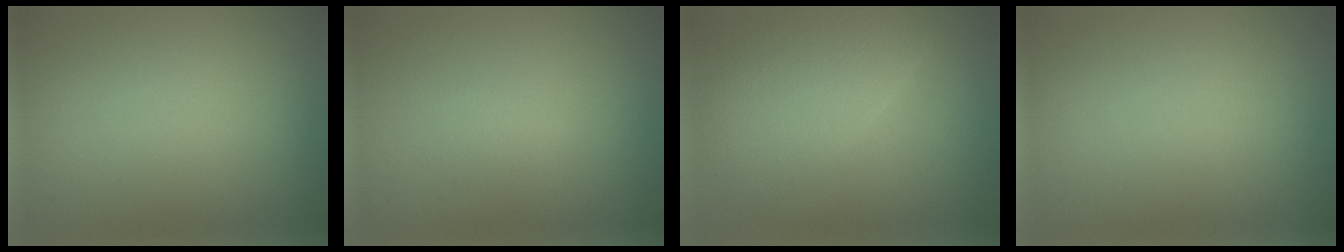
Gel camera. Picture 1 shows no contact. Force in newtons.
{"total": 1.1, "press": 1.1, "slide": 0.0}
{"total": 6.0, "press": 6.0, "slide": 0.1}
{"total": 0.0}